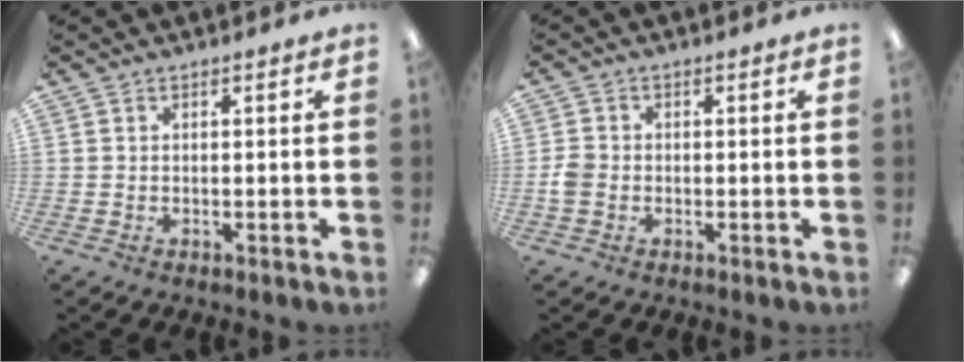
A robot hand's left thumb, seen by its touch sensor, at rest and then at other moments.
{"total": 3.2, "force": [-0.9, 2.6, 1.7], "torque": [-0.027, 0.008, -0.016]}